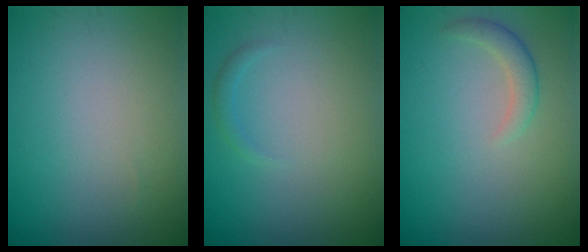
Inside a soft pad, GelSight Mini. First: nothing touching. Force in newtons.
{"total": 0.8, "press": 0.8, "slide": 0.1}
{"total": 1.8, "press": 1.7, "slide": 0.2}